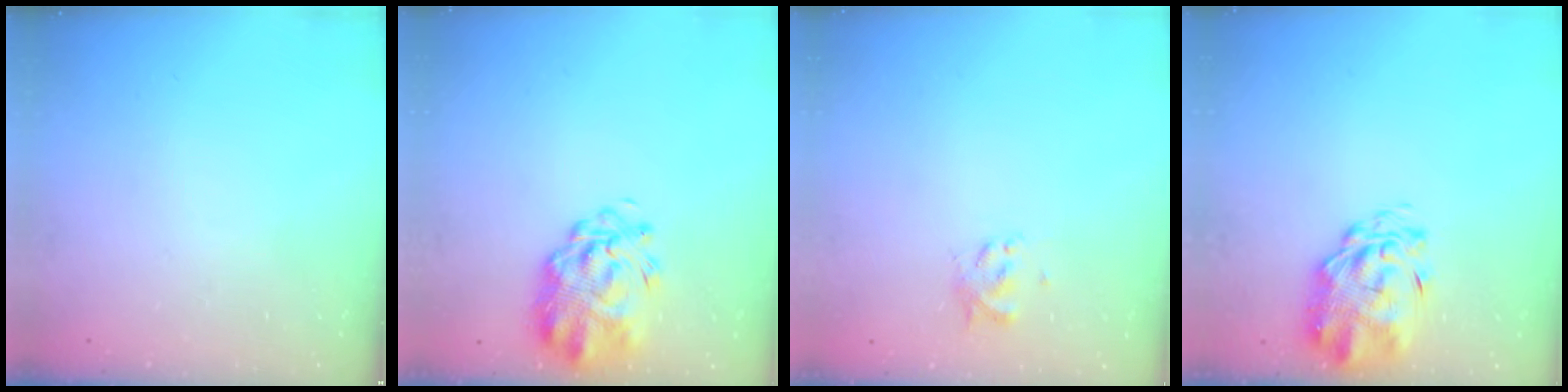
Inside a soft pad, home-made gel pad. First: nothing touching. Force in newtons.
{"total": 4.5, "press": 4.0, "slide": 2.1}
{"total": 2.8, "press": 2.8, "slide": 0.6}
{"total": 4.1, "press": 3.8, "slide": 1.4}